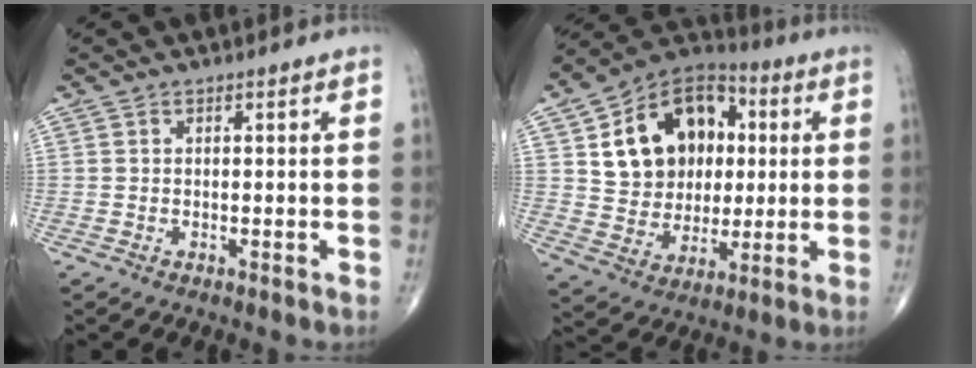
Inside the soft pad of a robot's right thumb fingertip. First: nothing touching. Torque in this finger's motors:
{"motor_torque": [0.84, 3.66, 0.87, 0.25, 0.11]}